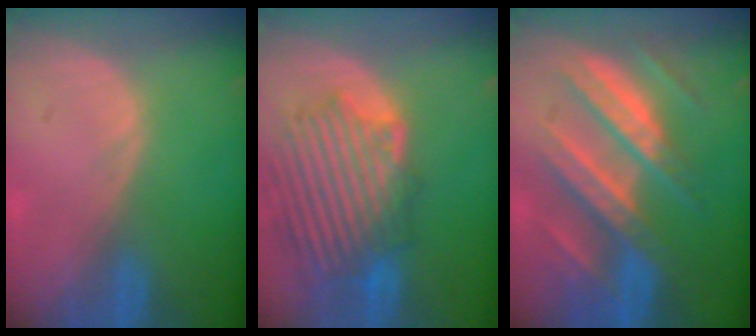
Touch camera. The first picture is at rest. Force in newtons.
{"total": 10.9, "press": 10.5, "slide": 2.9}
{"total": 10.8, "press": 10.7, "slide": 1.1}